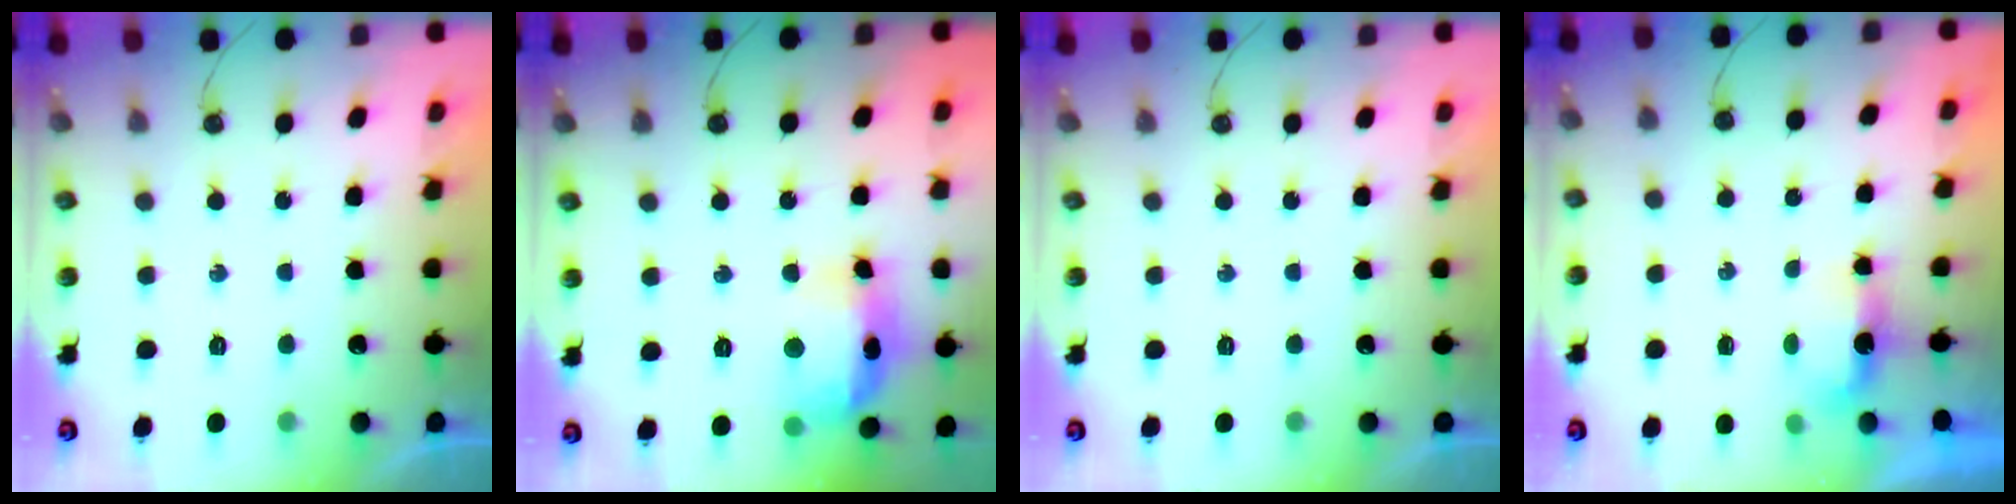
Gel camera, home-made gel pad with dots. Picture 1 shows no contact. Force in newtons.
{"total": 15.8, "press": 15.7, "slide": 1.2}
{"total": 0.0}
{"total": 3.9, "press": 3.8, "slide": 0.8}